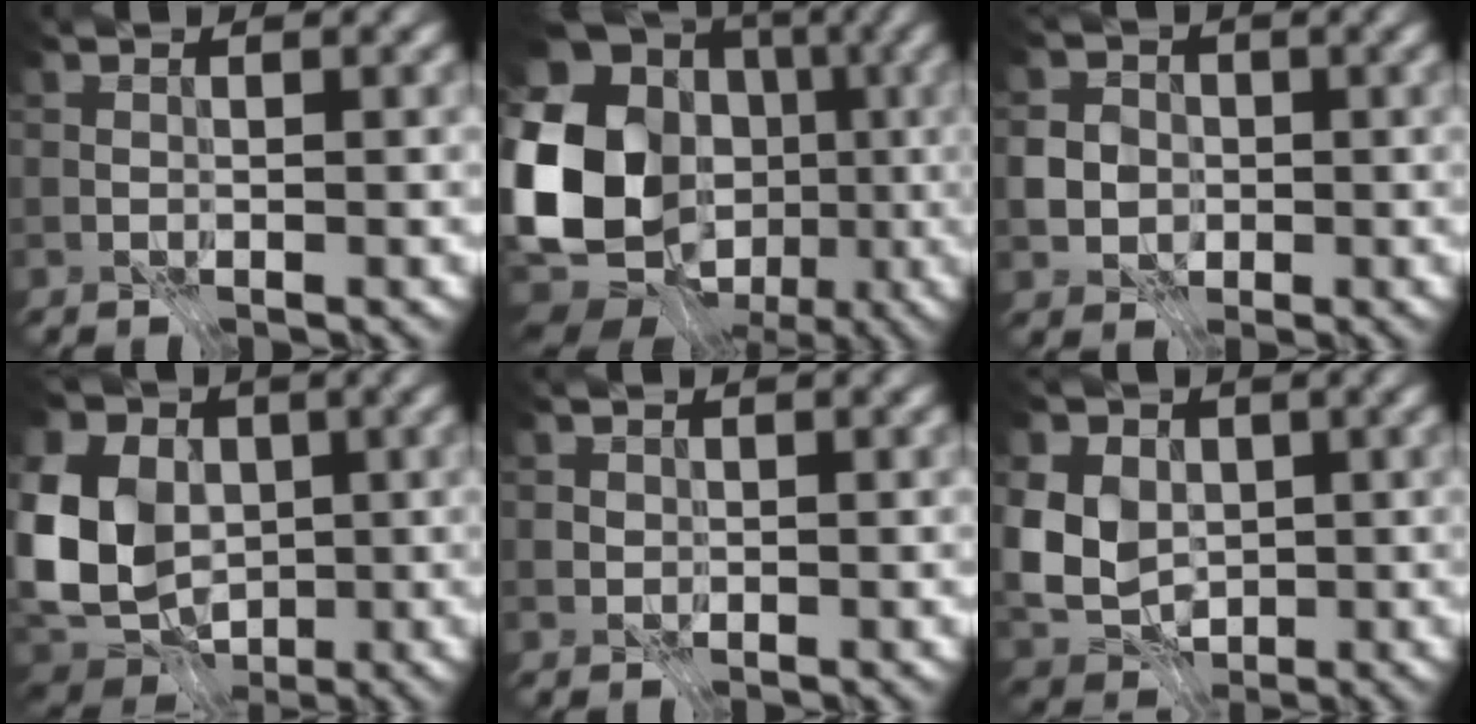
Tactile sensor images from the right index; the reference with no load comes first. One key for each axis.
{"total": 19.4, "fx": -1.7, "fy": 16.0, "fz": 10.9, "tx": -0.209, "ty": -0.019, "tz": -0.055}
{"total": 4.6, "fx": -0.8, "fy": 4.2, "fz": 1.7, "tx": -0.023, "ty": 0.012, "tz": -0.031}
{"total": 13.6, "fx": 0.7, "fy": 10.9, "fz": 8.1, "tx": -0.188, "ty": 0.012, "tz": 0.002}
{"total": 0.8, "fx": 0.0, "fy": 0.8, "fz": 0.1, "tx": -0.002, "ty": -0.003, "tz": 0.000}
{"total": 6.9, "fx": 0.7, "fy": 5.6, "fz": 4.0, "tx": -0.091, "ty": 0.011, "tz": 0.000}